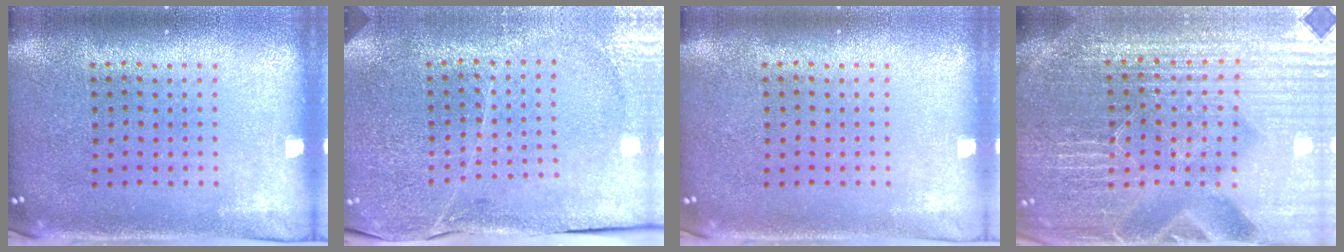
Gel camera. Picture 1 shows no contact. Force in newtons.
{"total": 3.3, "press": 3.2, "slide": 0.6}
{"total": 0.0}
{"total": 5.7, "press": 5.2, "slide": 2.3}